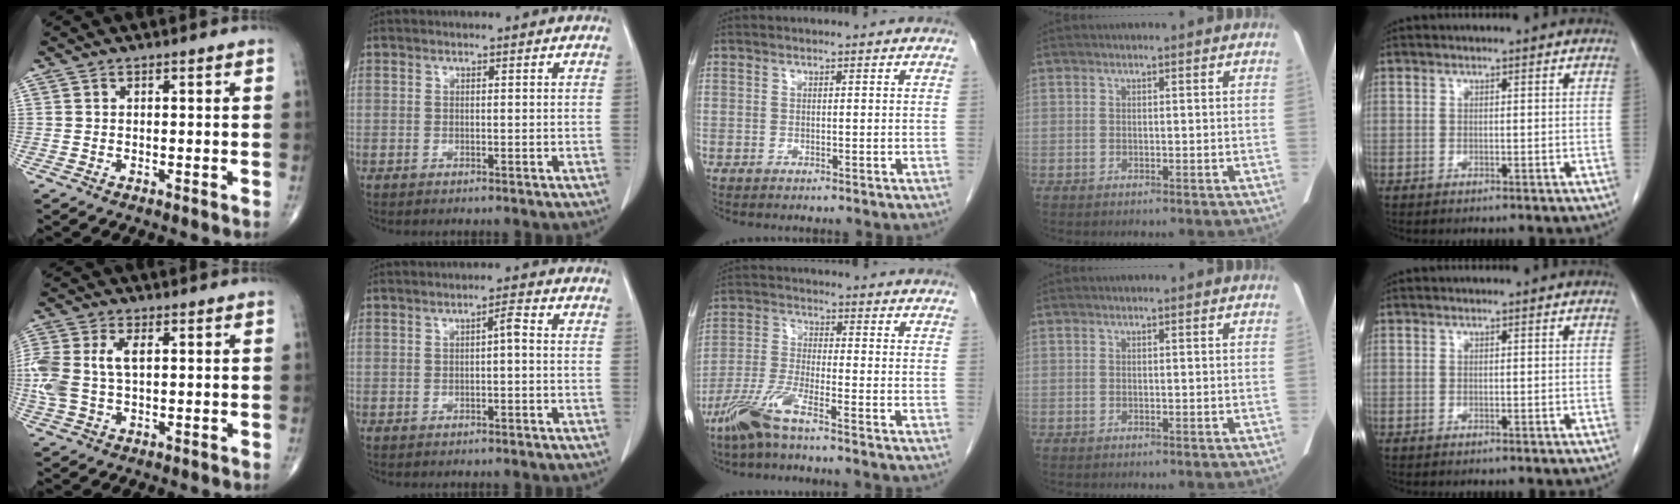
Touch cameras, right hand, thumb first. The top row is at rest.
{"thumb": {"total": 10.4, "force": [1.3, 6.0, 8.4], "torque": [-0.216, 0.014, 0.030]}, "index": {"total": 2.2, "force": [0.0, 0.6, 2.1], "torque": [-0.039, 0.011, 0.002]}, "middle": {"total": 6.8, "force": [-5.1, -0.2, 4.5], "torque": [-0.104, -0.018, -0.109]}}